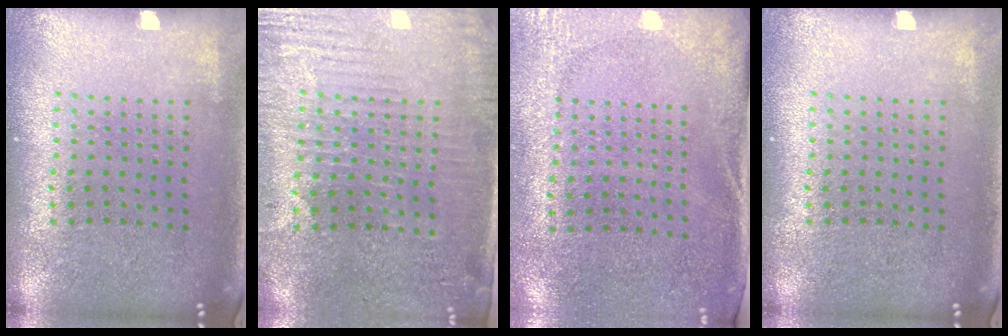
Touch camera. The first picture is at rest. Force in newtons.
{"total": 3.2, "press": 2.9, "slide": 1.3}
{"total": 2.7, "press": 2.1, "slide": 1.7}
{"total": 0.0}